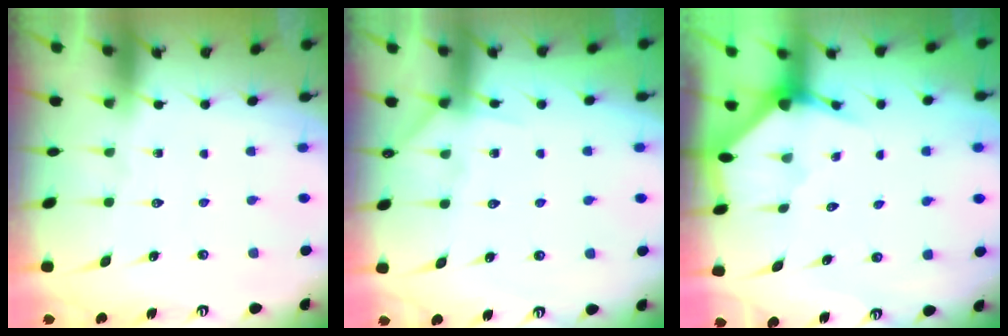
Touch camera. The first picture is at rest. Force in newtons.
{"total": 5.2, "press": 5.1, "slide": 0.8}
{"total": 2.9, "press": 2.9, "slide": 0.3}